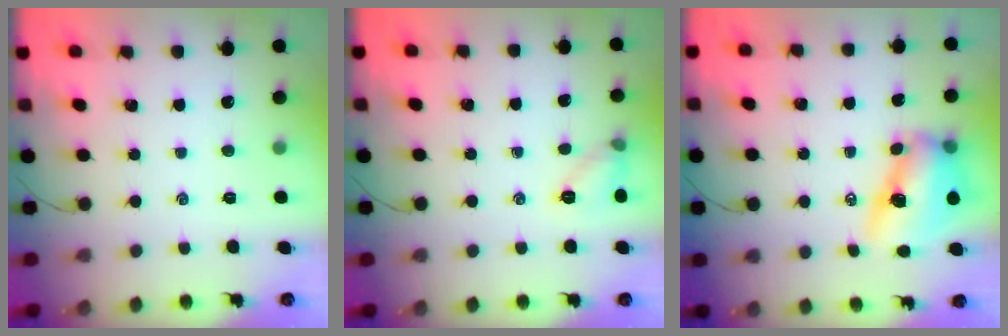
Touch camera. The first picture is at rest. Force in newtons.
{"total": 6.9, "press": 6.7, "slide": 1.5}
{"total": 12.4, "press": 12.1, "slide": 2.6}